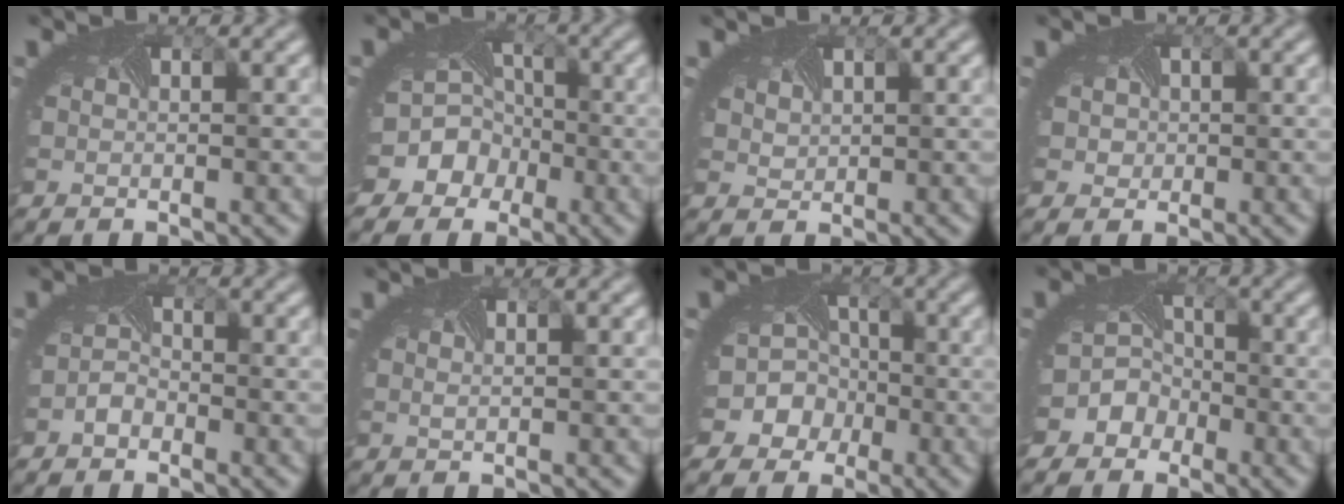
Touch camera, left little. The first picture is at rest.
{"total": 9.4, "force": [-3.9, 8.1, 2.5], "torque": [-0.048, -0.006, -0.085]}
{"total": 1.0, "force": [0.8, 0.7, 0.1], "torque": [-0.009, 0.002, 0.019]}
{"total": 2.0, "force": [0.5, 1.8, 0.6], "torque": [-0.014, 0.009, 0.000]}
{"total": 1.4, "force": [-1.2, 0.7, 0.2], "torque": [-0.011, 0.001, -0.026]}
{"total": 0.6, "force": [0.5, 0.2, 0.3], "torque": [-0.001, -0.002, -0.004]}
{"total": 8.6, "force": [-2.9, 7.6, 2.6], "torque": [-0.045, 0.005, -0.075]}
{"total": 4.4, "force": [-2.6, 3.5, 0.5], "torque": [0.020, 0.004, -0.052]}